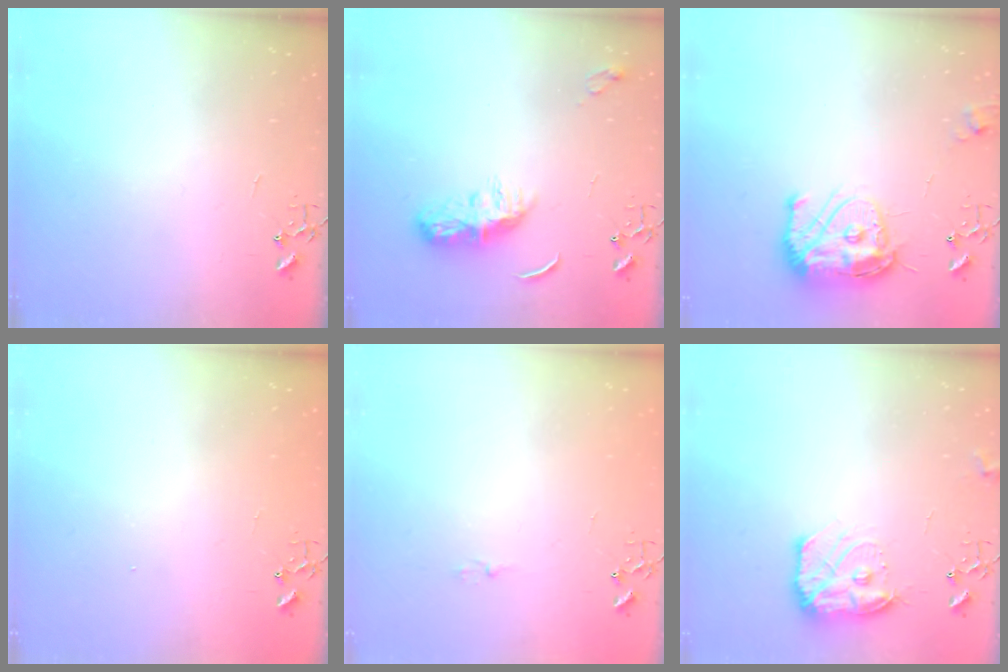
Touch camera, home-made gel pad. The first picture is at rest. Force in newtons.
{"total": 8.2, "press": 8.2, "slide": 0.4}
{"total": 16.6, "press": 16.5, "slide": 1.6}
{"total": 1.3, "press": 1.2, "slide": 0.1}
{"total": 3.4, "press": 3.4, "slide": 0.5}
{"total": 12.6, "press": 12.6, "slide": 0.6}